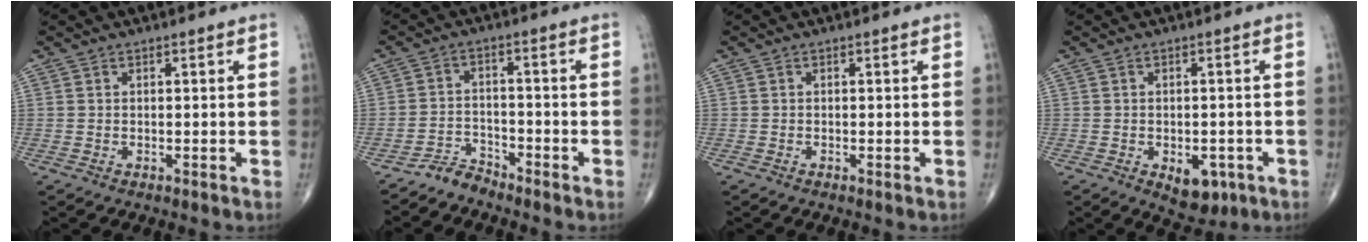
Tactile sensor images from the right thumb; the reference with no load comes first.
{"total": 3.6, "force": [-3.5, 0.9, -0.1], "torque": [0.007, 0.022, -0.070]}
{"total": 0.0}
{"total": 6.2, "force": [-2.4, 3.7, 4.3], "torque": [-0.038, 0.006, -0.020]}